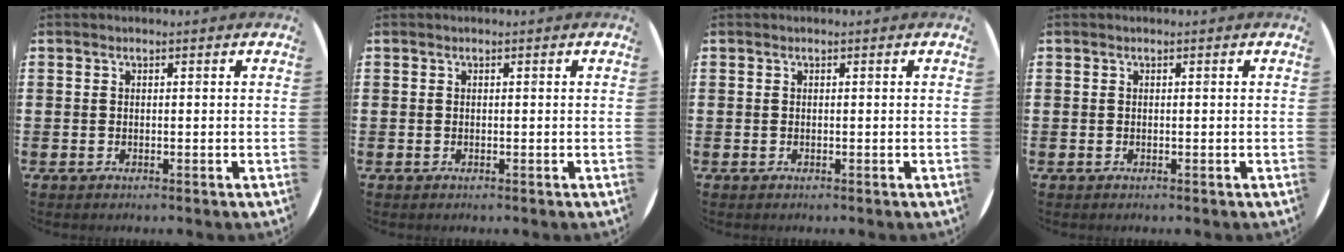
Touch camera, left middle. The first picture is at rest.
{"total": 0.0}
{"total": 0.0}
{"total": 0.0}